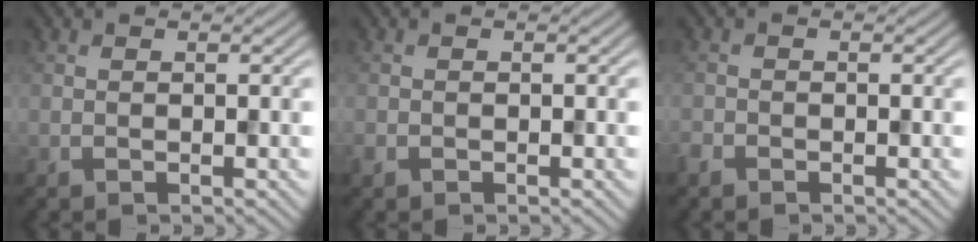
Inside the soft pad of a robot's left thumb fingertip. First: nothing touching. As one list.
[{"total": 0.8, "force": [-0.5, 0.6, 0.3], "torque": [-0.007, -0.005, -0.011]}, {"total": 1.1, "force": [-1.0, 0.5, 0.3], "torque": [-0.007, -0.002, -0.023]}]